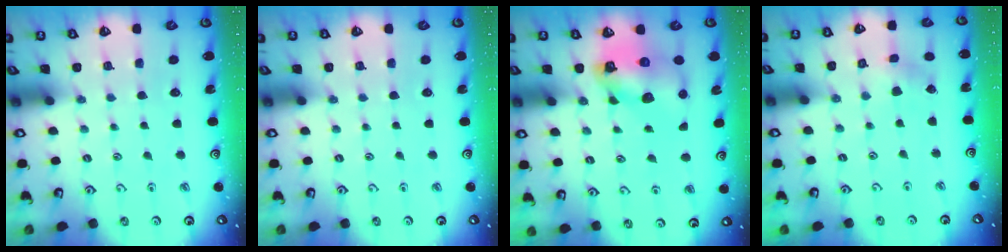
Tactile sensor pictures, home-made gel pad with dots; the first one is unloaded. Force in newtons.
{"total": 0.0}
{"total": 11.5, "press": 11.3, "slide": 1.6}
{"total": 2.0, "press": 2.0, "slide": 0.1}